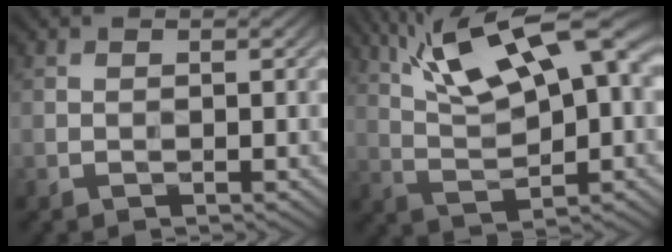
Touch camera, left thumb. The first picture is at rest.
{"total": 15.4, "force": [7.0, 5.3, 12.6], "torque": [-0.233, 0.022, 0.115]}